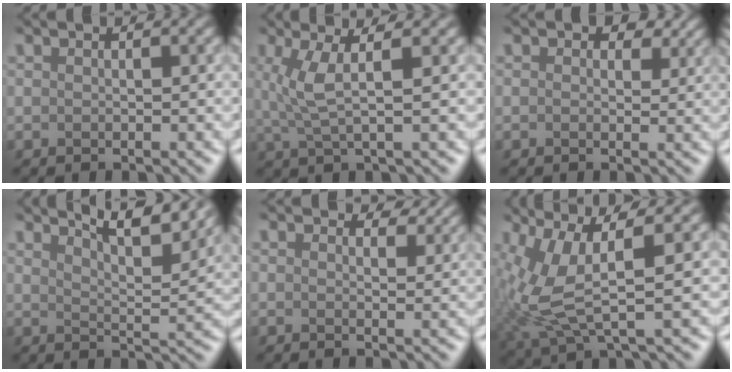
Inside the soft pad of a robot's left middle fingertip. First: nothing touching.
{"total": 2.2, "force": [0.8, 0.1, 2.0], "torque": [-0.064, 0.009, 0.028]}
{"total": 2.5, "force": [1.5, 1.4, 1.3], "torque": [-0.013, 0.014, 0.012]}
{"total": 8.2, "force": [6.6, 1.4, 4.6], "torque": [-0.034, 0.025, 0.062]}
{"total": 2.2, "force": [2.0, 0.4, 0.8], "torque": [-0.023, 0.011, 0.016]}
{"total": 5.3, "force": [0.6, 1.5, 5.1], "torque": [-0.151, -0.003, 0.027]}